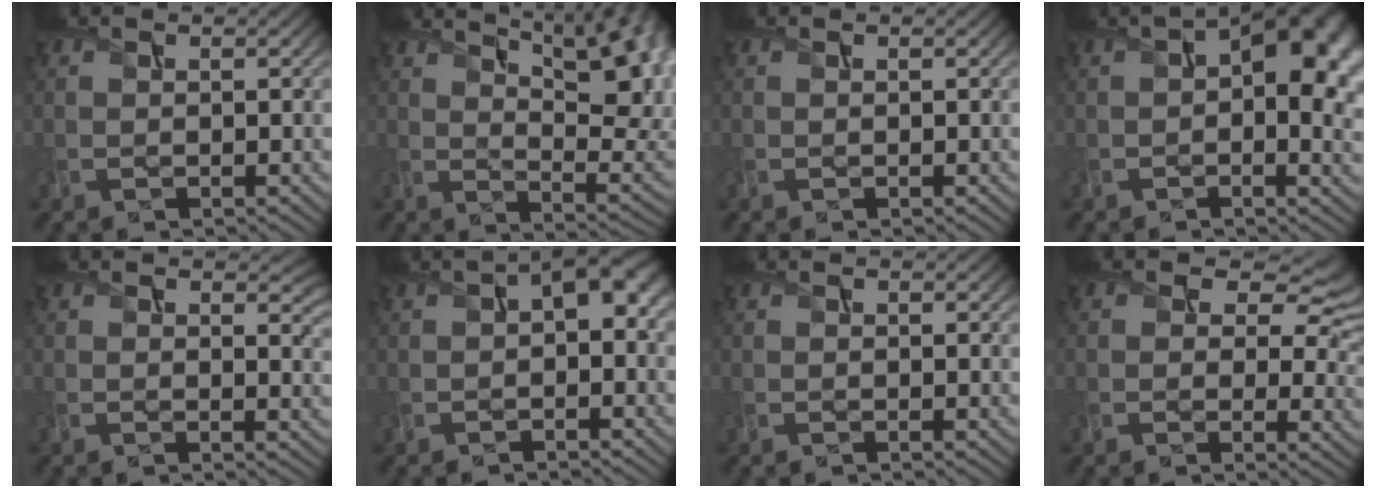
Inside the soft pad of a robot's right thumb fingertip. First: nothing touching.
{"total": 18.2, "force": [8.5, 7.7, 14.2], "torque": [-0.192, 0.037, 0.134]}
{"total": 0.0}
{"total": 14.1, "force": [2.9, 7.9, 11.3], "torque": [-0.149, -0.007, 0.054]}
{"total": 4.1, "force": [1.6, 2.1, 3.1], "torque": [-0.050, -0.012, 0.027]}
{"total": 4.8, "force": [0.6, 2.5, 4.1], "torque": [-0.071, 0.005, 0.007]}
{"total": 0.0}
{"total": 8.9, "force": [3.1, 6.0, 5.8], "torque": [-0.087, -0.012, 0.051]}